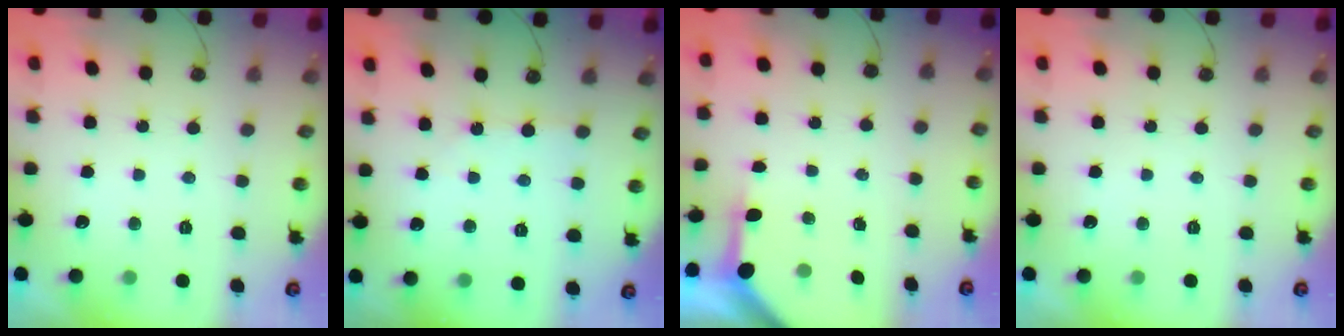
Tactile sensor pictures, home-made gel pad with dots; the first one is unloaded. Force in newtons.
{"total": 2.1, "press": 2.1, "slide": 0.4}
{"total": 3.5, "press": 3.4, "slide": 0.4}
{"total": 0.0}